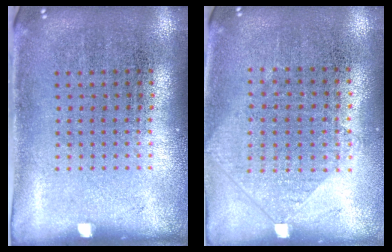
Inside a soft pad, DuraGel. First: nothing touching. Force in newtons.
{"total": 0.9, "press": 0.8, "slide": 0.3}